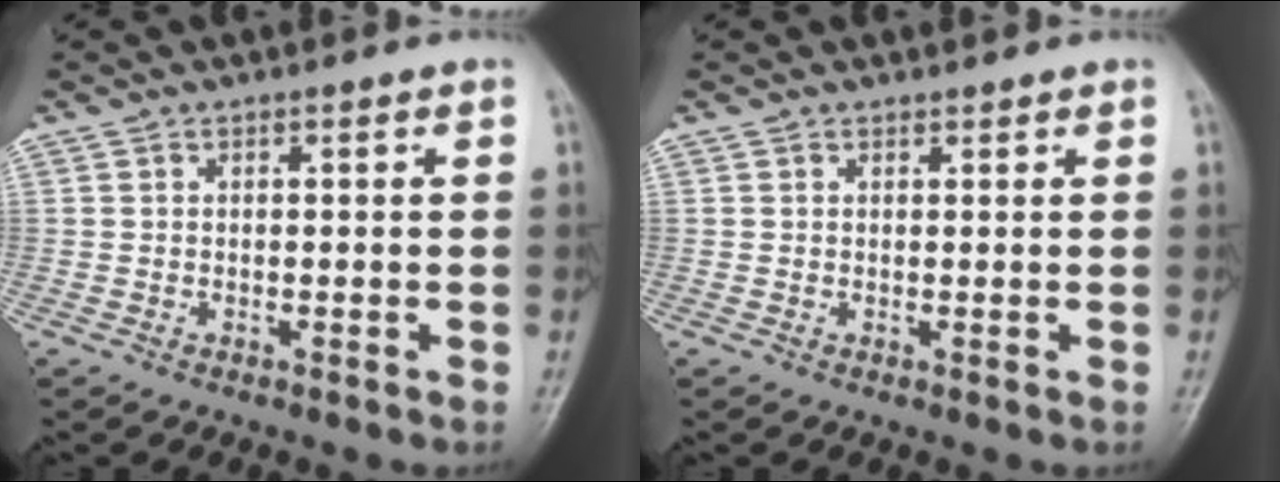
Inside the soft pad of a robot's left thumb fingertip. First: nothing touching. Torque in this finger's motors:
{"motor_torque": [-0.20, 0.71, -0.32, 0.13, -0.02]}